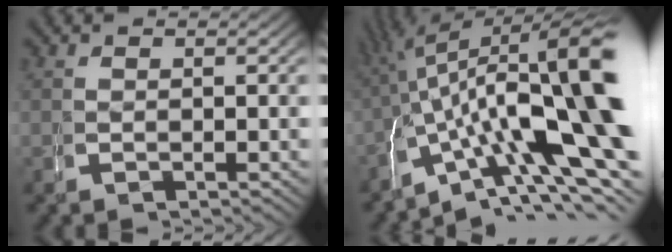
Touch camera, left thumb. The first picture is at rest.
{"total": 18.0, "force": [-0.6, 10.2, 14.7], "torque": [-0.213, -0.030, 0.006]}